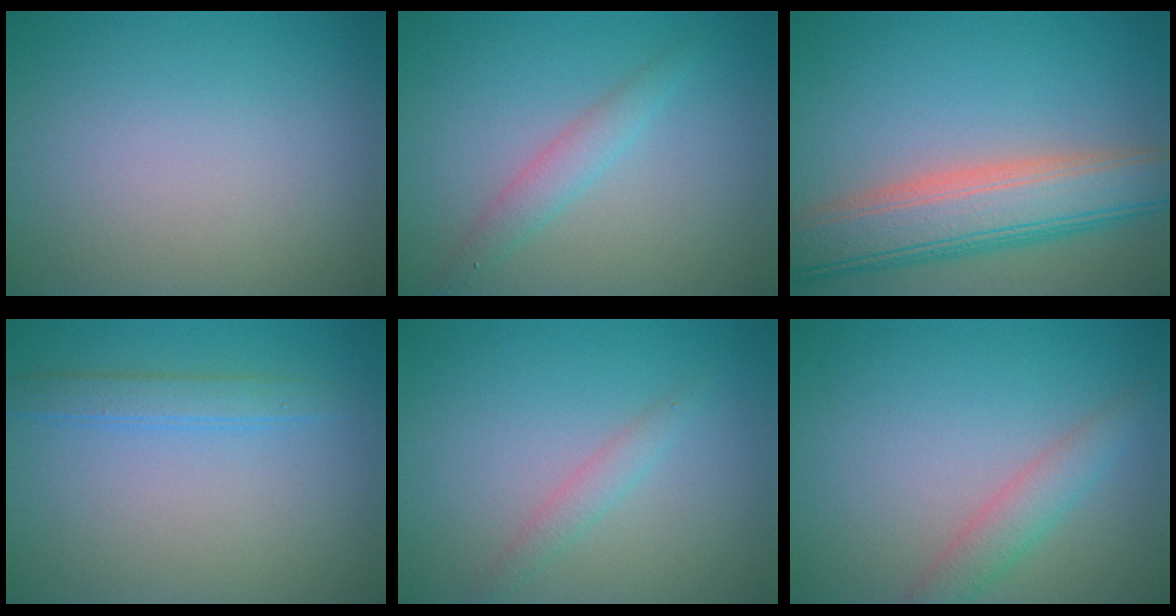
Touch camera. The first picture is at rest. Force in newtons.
{"total": 1.9, "press": 1.9, "slide": 0.1}
{"total": 8.2, "press": 8.2, "slide": 0.5}
{"total": 1.9, "press": 1.9, "slide": 0.1}
{"total": 1.4, "press": 1.4, "slide": 0.0}
{"total": 2.6, "press": 2.6, "slide": 0.2}